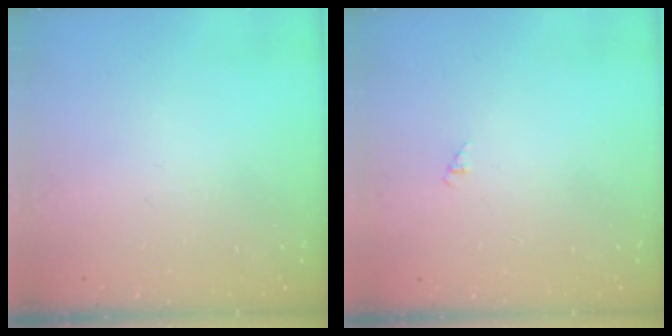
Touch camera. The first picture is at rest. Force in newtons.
{"total": 1.3, "press": 1.2, "slide": 0.3}